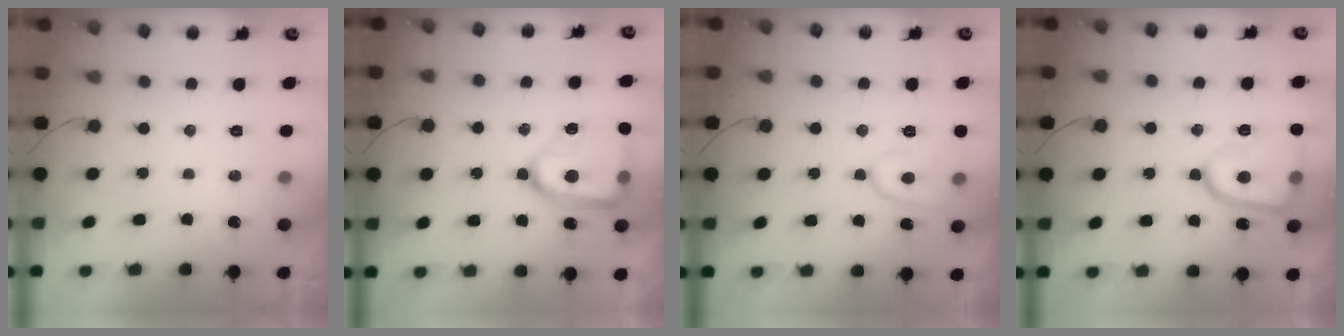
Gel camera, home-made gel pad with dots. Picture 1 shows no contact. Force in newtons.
{"total": 20.2, "press": 20.1, "slide": 1.9}
{"total": 8.4, "press": 8.3, "slide": 1.0}
{"total": 14.7, "press": 14.6, "slide": 1.3}